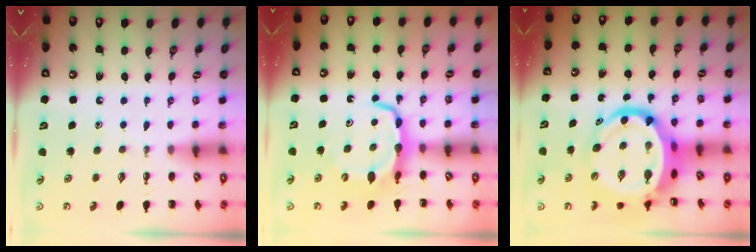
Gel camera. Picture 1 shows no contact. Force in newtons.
{"total": 7.2, "press": 7.2, "slide": 0.4}
{"total": 13.2, "press": 12.7, "slide": 3.6}